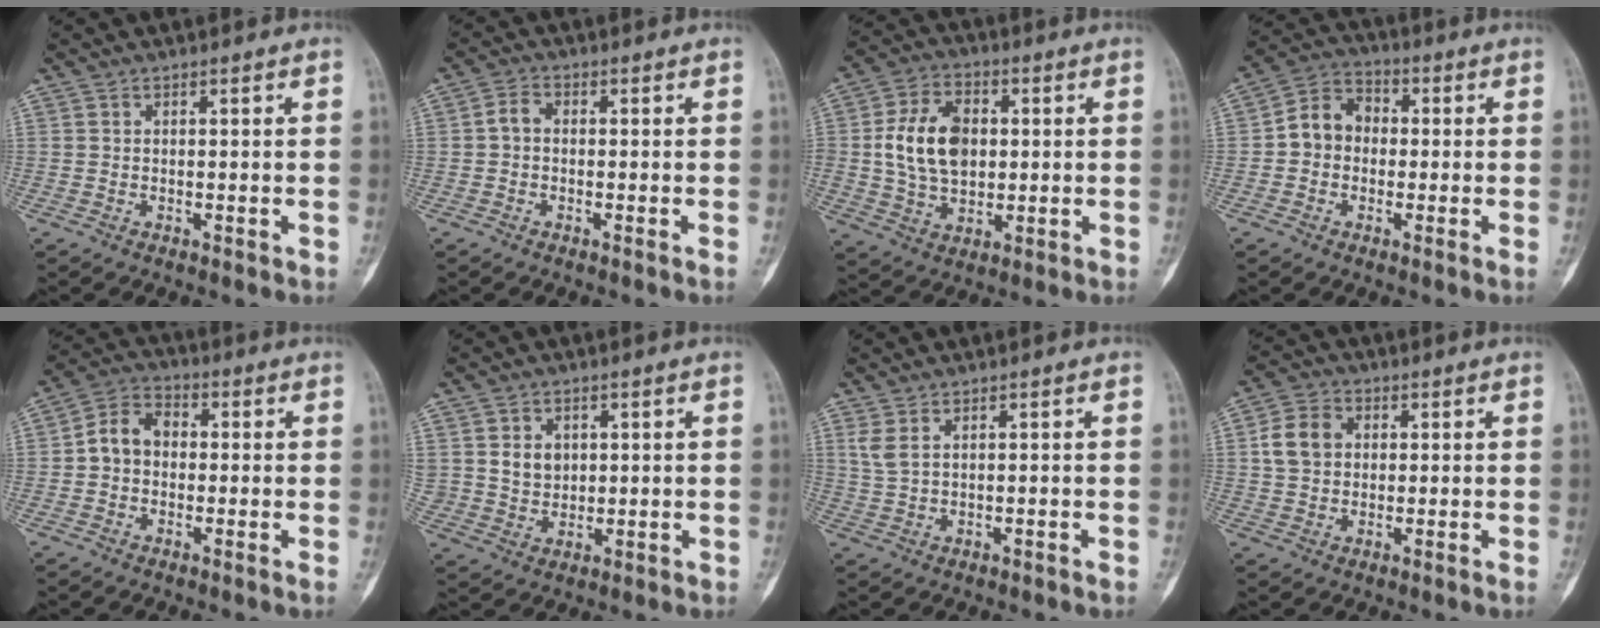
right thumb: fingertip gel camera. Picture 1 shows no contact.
{"total": 2.4, "force": [-0.3, 1.4, 1.9], "torque": [-0.036, 0.003, -0.017]}
{"total": 13.1, "force": [1.2, 9.0, 9.5], "torque": [-0.155, 0.006, 0.024]}
{"total": 7.4, "force": [-0.4, 6.1, 4.2], "torque": [-0.055, 0.029, -0.025]}
{"total": 6.8, "force": [-0.3, 5.2, 4.4], "torque": [-0.066, 0.024, -0.022]}
{"total": 5.1, "force": [1.4, 4.3, 2.4], "torque": [-0.023, -0.009, 0.033]}
{"total": 2.6, "force": [1.0, 1.0, 2.2], "torque": [-0.053, 0.006, 0.029]}
{"total": 6.6, "force": [1.1, 5.1, 4.0], "torque": [-0.067, 0.011, 0.015]}